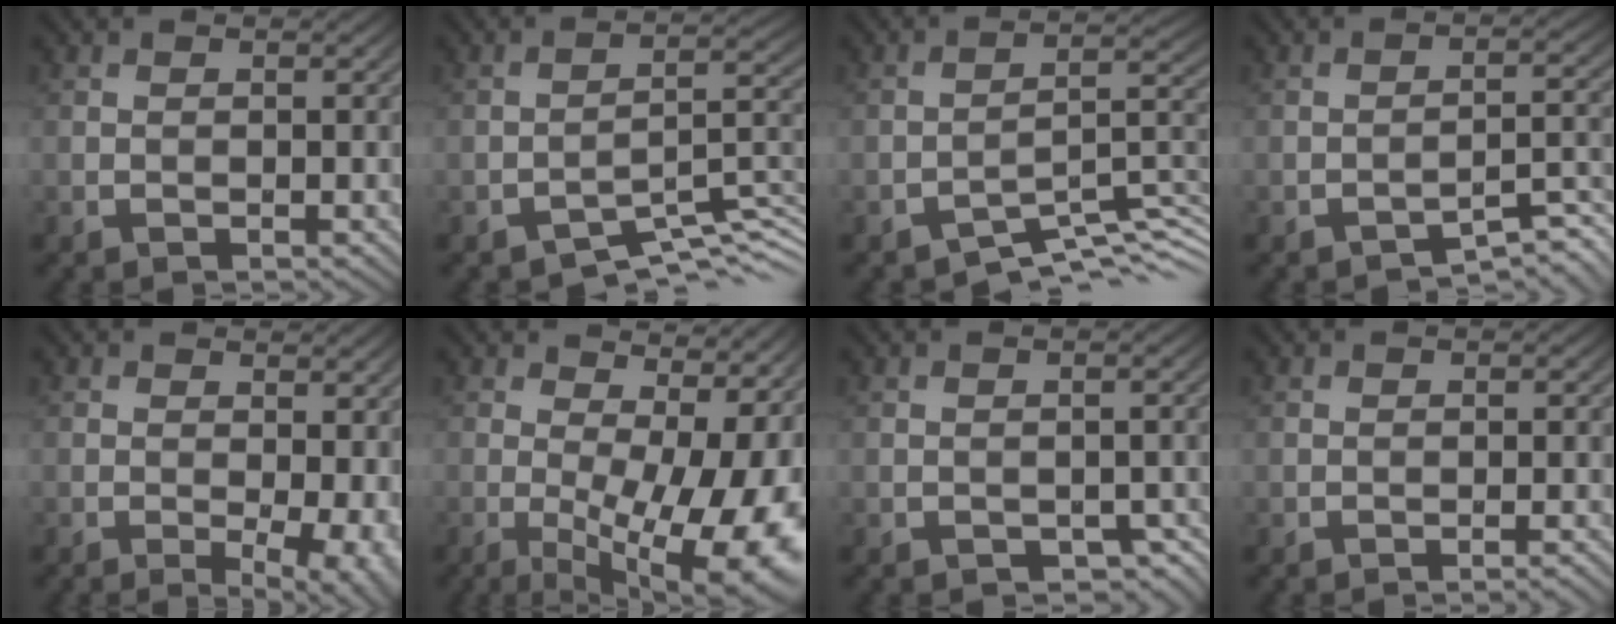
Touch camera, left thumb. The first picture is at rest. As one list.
[{"total": 6.3, "force": [-4.6, 2.0, 3.8], "torque": [-0.046, 0.000, -0.080]}, {"total": 6.9, "force": [-5.0, 2.1, 4.3], "torque": [-0.052, -0.001, -0.091]}, {"total": 3.5, "force": [-2.9, 0.6, 2.0], "torque": [-0.026, 0.011, -0.046]}, {"total": 5.6, "force": [-0.8, 2.4, 5.0], "torque": [-0.069, -0.007, -0.007]}, {"total": 18.2, "force": [-1.2, 7.9, 16.3], "torque": [-0.185, -0.005, -0.004]}, {"total": 3.4, "force": [-2.0, 1.9, 2.1], "torque": [-0.030, -0.004, -0.019]}, {"total": 1.2, "force": [-0.7, 0.1, 0.9], "torque": [-0.010, 0.004, -0.017]}]